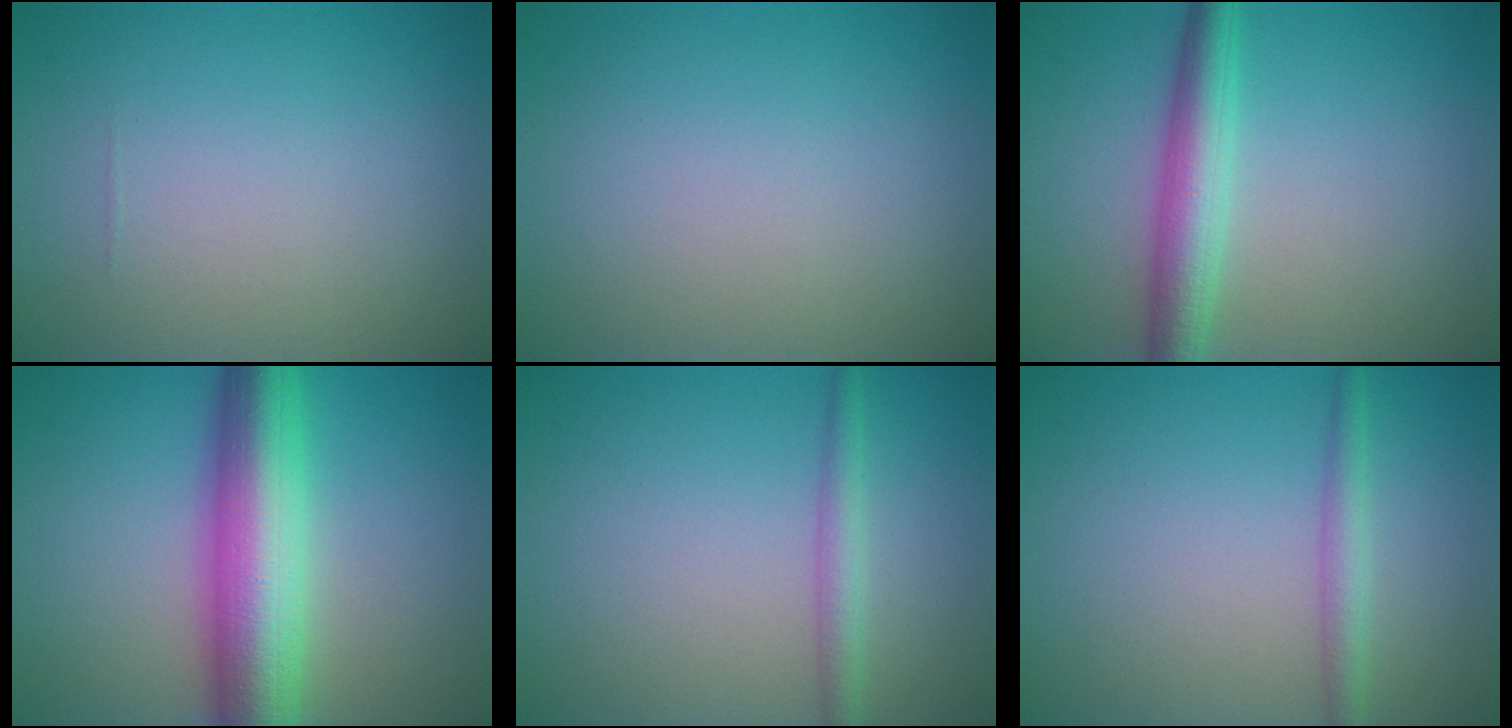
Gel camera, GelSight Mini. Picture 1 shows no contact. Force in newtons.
{"total": 0.0}
{"total": 4.5, "press": 4.5, "slide": 0.1}
{"total": 9.8, "press": 9.8, "slide": 0.2}
{"total": 2.2, "press": 2.2, "slide": 0.1}
{"total": 2.2, "press": 2.2, "slide": 0.1}